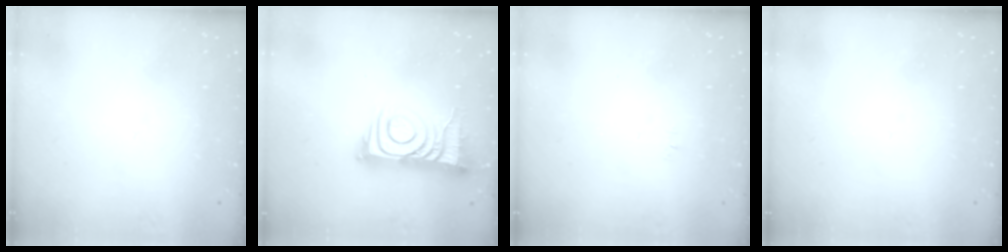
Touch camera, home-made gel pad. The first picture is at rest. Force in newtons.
{"total": 12.6, "press": 12.6, "slide": 0.9}
{"total": 2.5, "press": 2.5, "slide": 0.3}
{"total": 0.0}